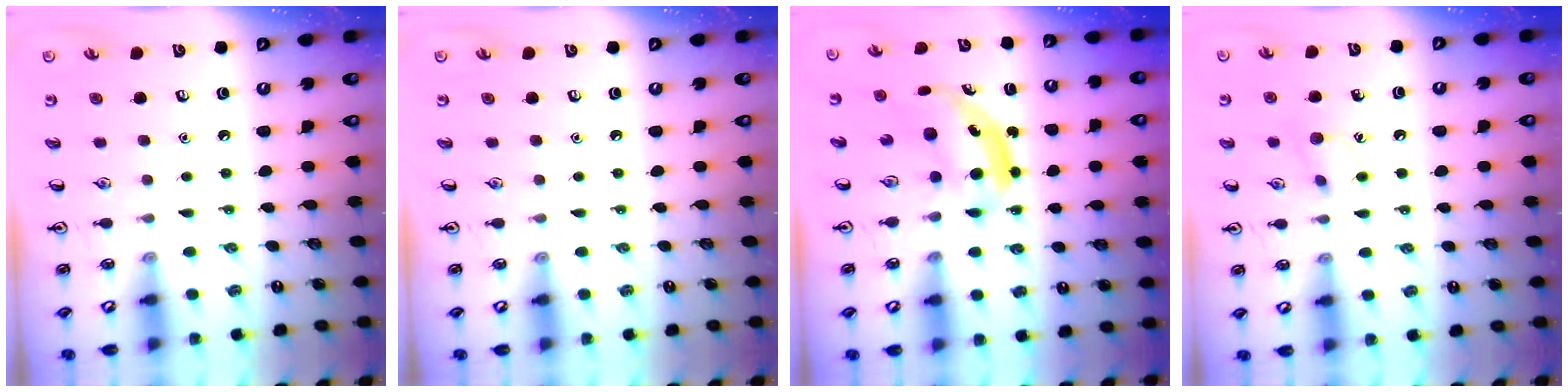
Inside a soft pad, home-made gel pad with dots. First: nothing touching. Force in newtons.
{"total": 0.0}
{"total": 5.1, "press": 5.0, "slide": 0.6}
{"total": 8.3, "press": 8.2, "slide": 1.5}